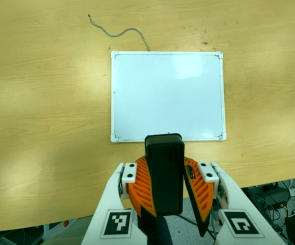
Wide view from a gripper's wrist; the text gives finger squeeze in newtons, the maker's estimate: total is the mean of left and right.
{"total": 9.9, "left": 10.0, "right": 9.8}